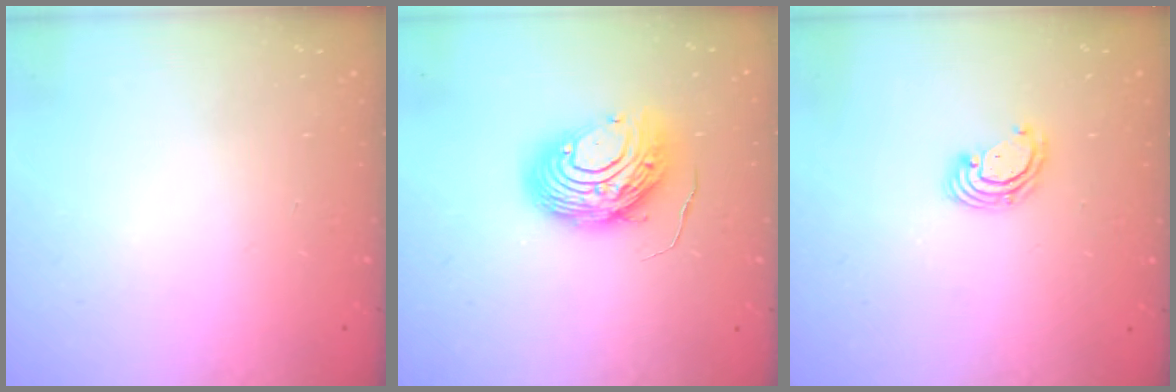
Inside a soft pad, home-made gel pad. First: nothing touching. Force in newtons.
{"total": 11.1, "press": 11.0, "slide": 1.0}
{"total": 3.1, "press": 3.1, "slide": 0.1}